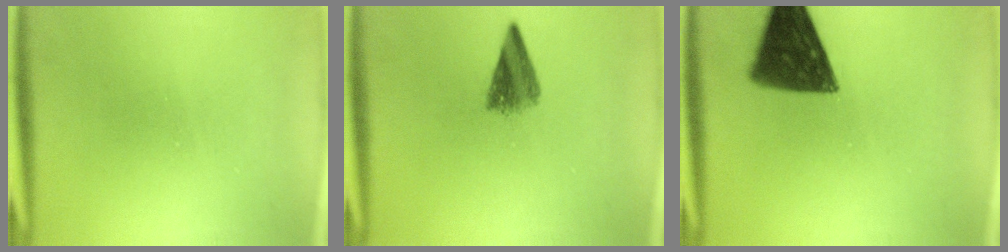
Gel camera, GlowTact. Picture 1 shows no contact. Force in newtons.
{"total": 4.0}
{"total": 12.4}